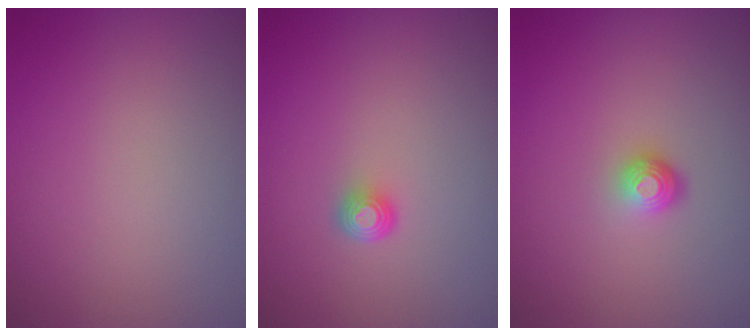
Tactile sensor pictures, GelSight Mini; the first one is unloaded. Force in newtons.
{"total": 1.5, "press": 1.1, "slide": 1.0}
{"total": 1.8, "press": 1.2, "slide": 1.4}